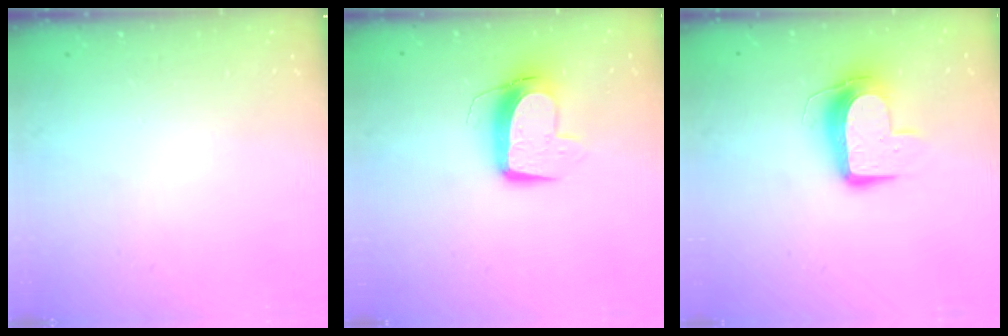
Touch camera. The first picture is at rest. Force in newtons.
{"total": 10.6, "press": 10.5, "slide": 1.2}
{"total": 10.6, "press": 10.5, "slide": 1.0}